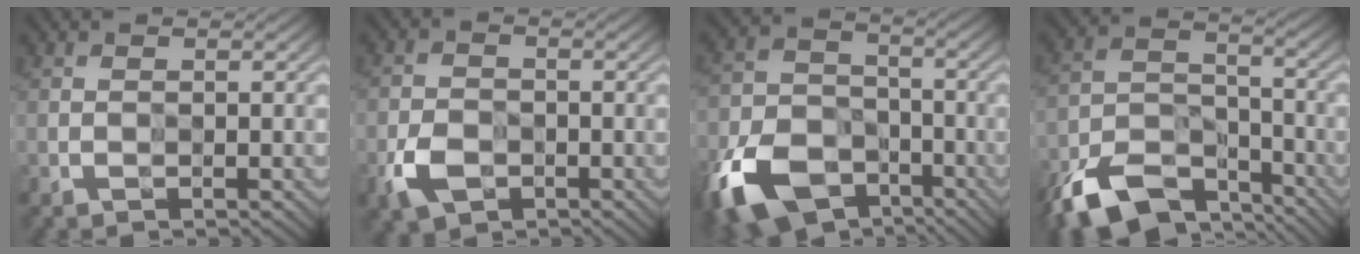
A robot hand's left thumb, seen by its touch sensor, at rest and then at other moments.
{"total": 3.1, "force": [-1.8, 2.5, 0.7], "torque": [-0.018, -0.007, -0.038]}
{"total": 10.7, "force": [-6.7, 7.1, 4.4], "torque": [-0.114, -0.023, -0.139]}
{"total": 9.7, "force": [-8.1, 4.2, 3.1], "torque": [-0.063, -0.005, -0.159]}